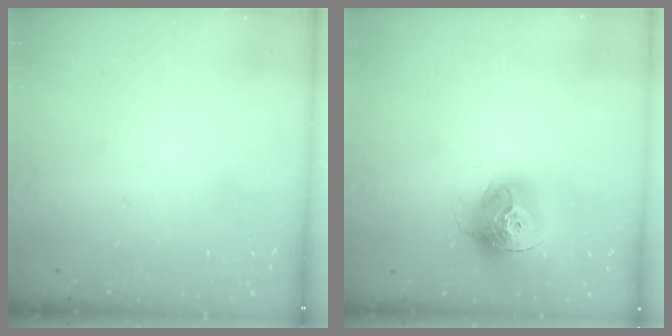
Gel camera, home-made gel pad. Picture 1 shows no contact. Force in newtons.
{"total": 15.2, "press": 15.2, "slide": 1.3}